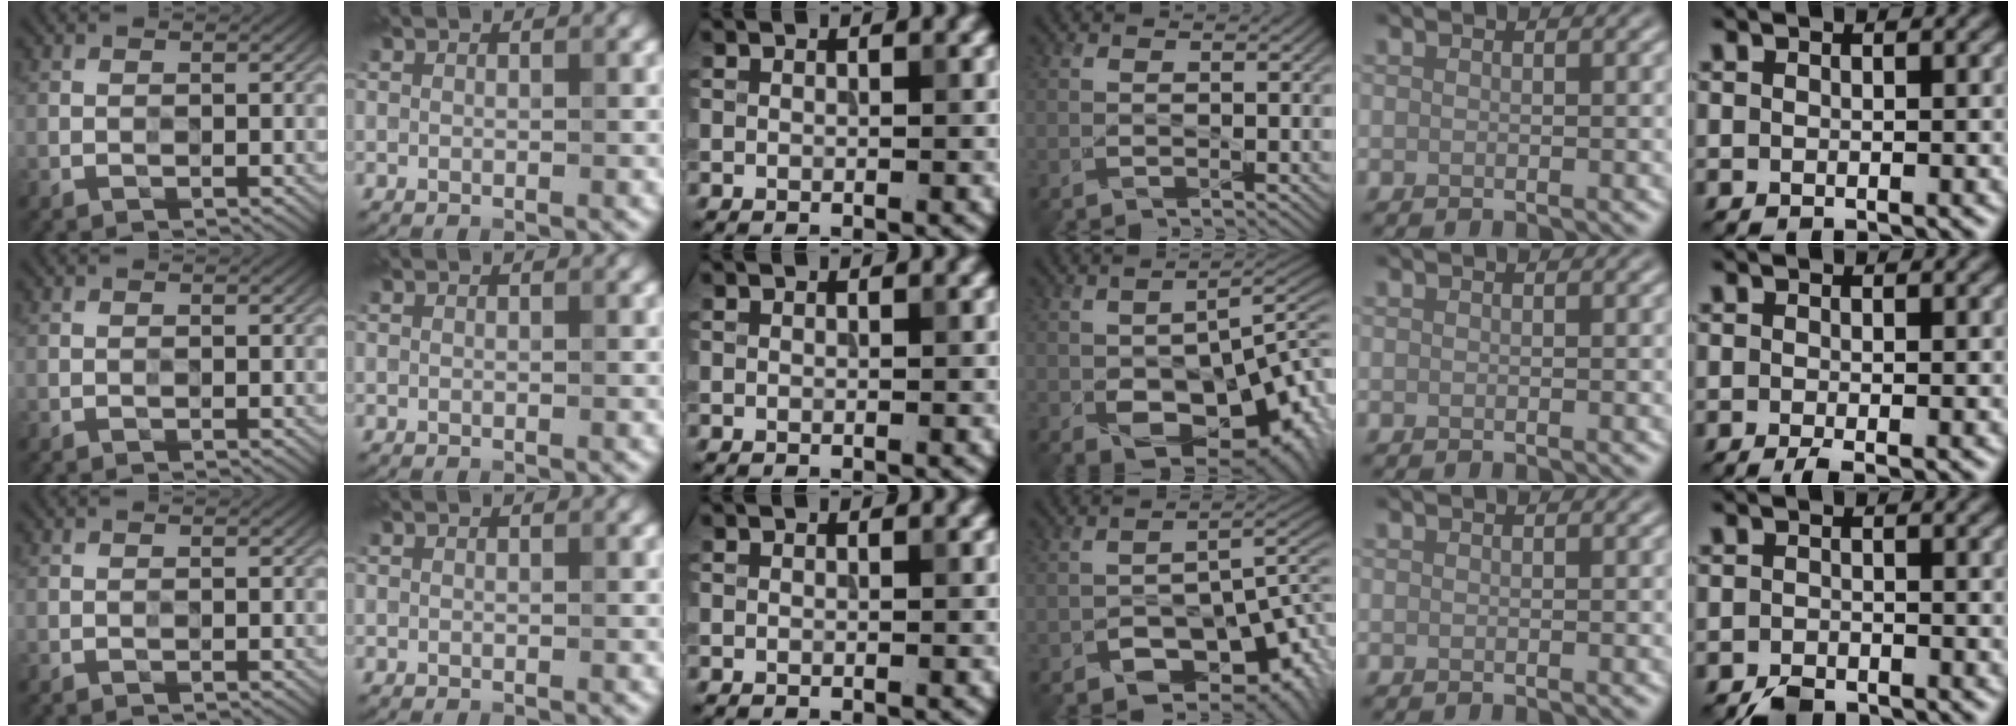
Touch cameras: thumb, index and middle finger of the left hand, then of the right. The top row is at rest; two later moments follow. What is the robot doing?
{"motion": "wipe", "object": "mirror"}